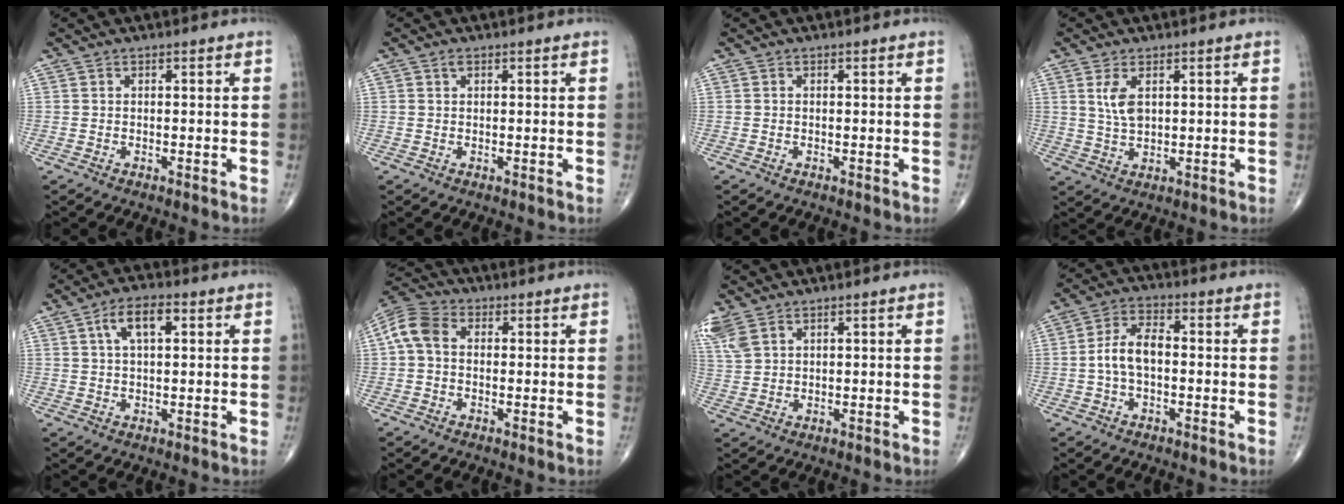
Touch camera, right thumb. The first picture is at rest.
{"total": 0.9, "force": [0.4, 0.6, 0.5], "torque": [-0.011, 0.002, 0.007]}
{"total": 0.0}
{"total": 4.8, "force": [1.6, 2.4, 3.8], "torque": [-0.073, -0.008, 0.039]}
{"total": 6.5, "force": [2.2, 2.9, 5.4], "torque": [-0.096, 0.008, 0.039]}
{"total": 6.9, "force": [0.5, 5.0, 4.7], "torque": [-0.098, 0.023, 0.001]}
{"total": 6.2, "force": [3.8, 3.3, 3.6], "torque": [-0.094, 0.003, 0.089]}
{"total": 6.6, "force": [-0.7, 3.6, 5.5], "torque": [-0.108, 0.024, -0.021]}